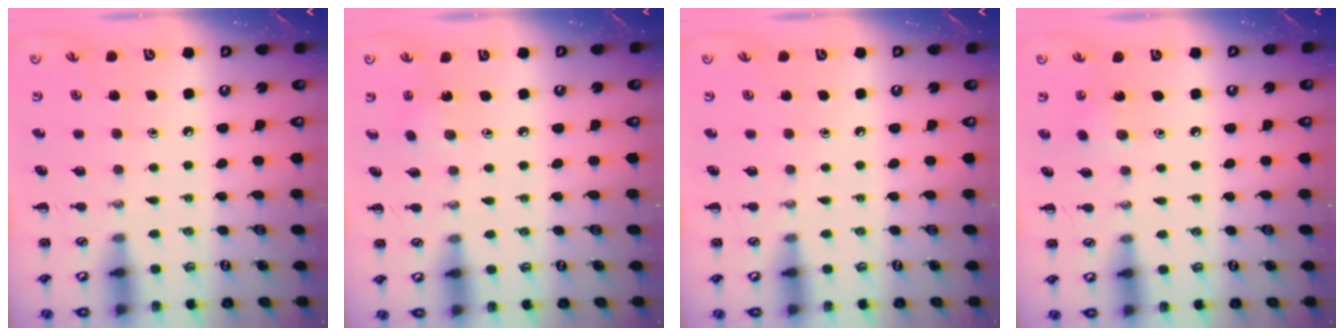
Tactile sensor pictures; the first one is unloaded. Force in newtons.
{"total": 1.8, "press": 1.7, "slide": 0.7}
{"total": 0.0}
{"total": 2.6, "press": 2.5, "slide": 0.7}